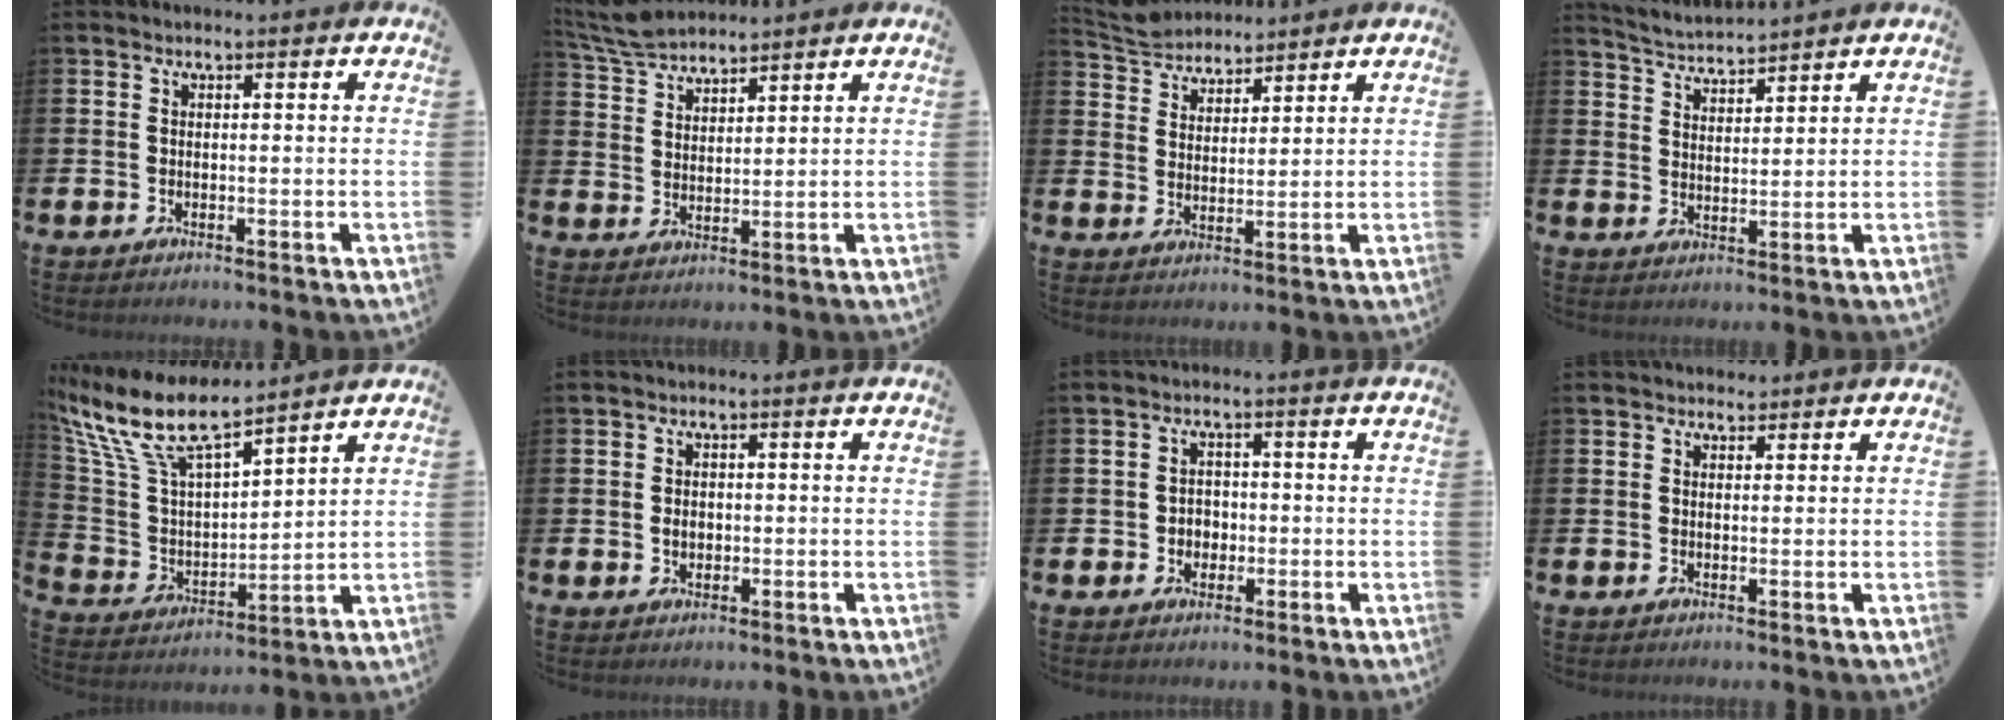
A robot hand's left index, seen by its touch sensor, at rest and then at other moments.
{"total": 6.2, "force": [5.9, 1.2, 1.4], "torque": [-0.051, -0.021, 0.111]}
{"total": 5.2, "force": [5.0, 1.2, -0.1], "torque": [-0.023, -0.021, 0.094]}
{"total": 3.8, "force": [3.8, 0.1, -0.3], "torque": [-0.012, -0.024, 0.068]}
{"total": 11.3, "force": [9.5, 2.8, 5.5], "torque": [-0.150, -0.050, 0.168]}
{"total": 1.5, "force": [0.0, 1.2, 0.8], "torque": [-0.007, 0.004, -0.003]}
{"total": 2.3, "force": [-0.3, 2.2, 0.7], "torque": [-0.009, 0.003, -0.013]}
{"total": 1.6, "force": [1.5, 0.7, -0.1], "torque": [0.009, -0.002, 0.027]}